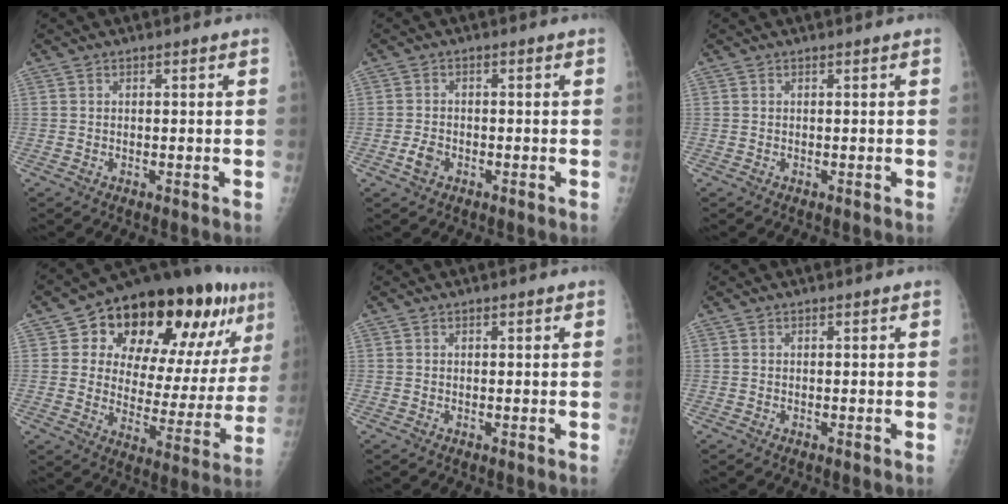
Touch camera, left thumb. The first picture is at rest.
{"total": 2.9, "force": [-1.4, 2.0, 1.7], "torque": [-0.030, 0.008, -0.025]}
{"total": 0.0}
{"total": 27.0, "force": [13.5, 12.7, 19.7], "torque": [-0.250, -0.015, 0.205]}
{"total": 0.6, "force": [0.3, 0.4, 0.4], "torque": [-0.001, 0.000, 0.002]}
{"total": 0.0}